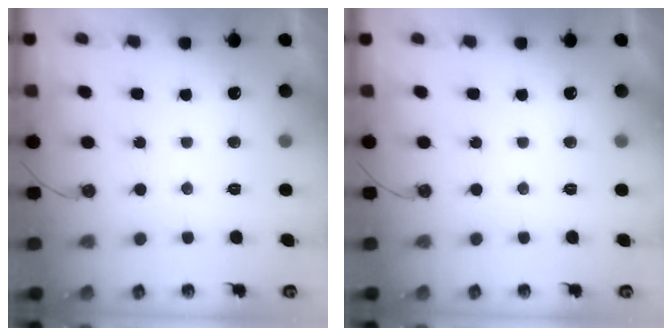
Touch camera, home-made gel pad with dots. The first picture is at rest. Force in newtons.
{"total": 0.0}